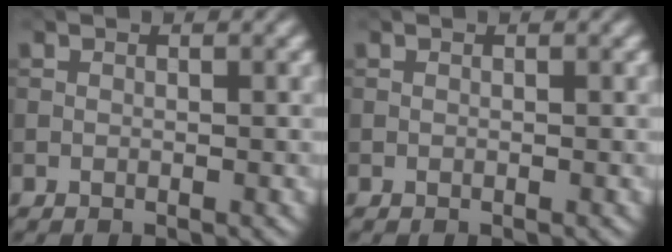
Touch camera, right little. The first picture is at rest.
{"total": 0.0}